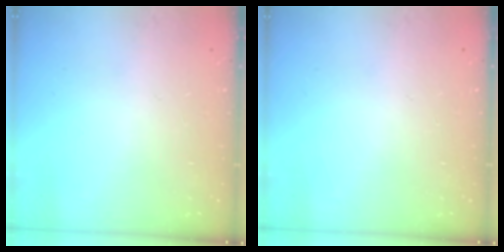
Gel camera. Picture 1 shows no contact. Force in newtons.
{"total": 0.0}